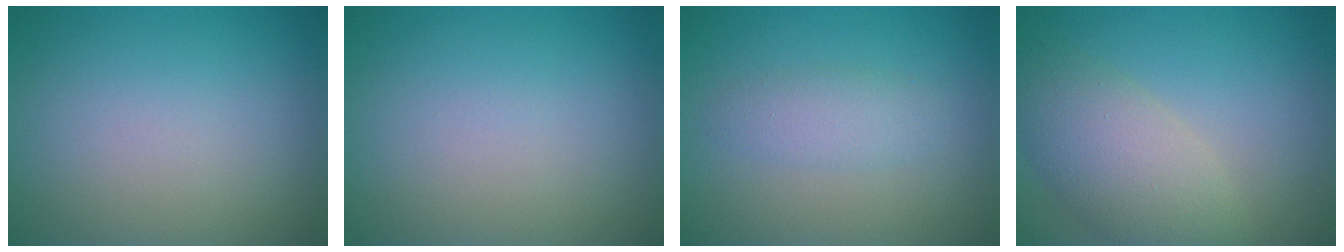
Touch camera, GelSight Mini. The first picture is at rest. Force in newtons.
{"total": 0.0}
{"total": 2.0, "press": 2.0, "slide": 0.0}
{"total": 5.5, "press": 5.5, "slide": 0.4}